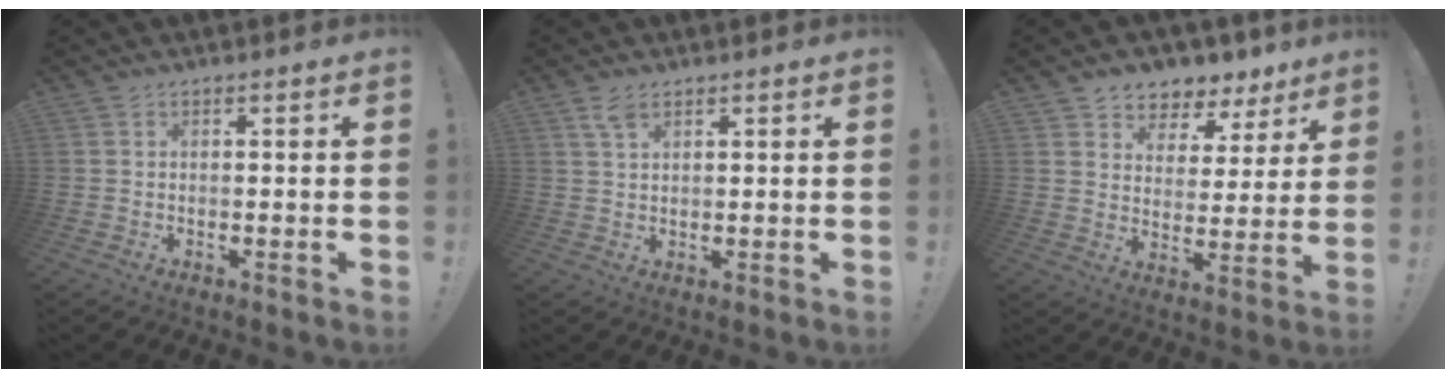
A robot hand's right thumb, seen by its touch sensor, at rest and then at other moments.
{"total": 4.1, "force": [2.6, 2.0, 2.4], "torque": [-0.040, -0.010, 0.047]}
{"total": 6.2, "force": [4.2, 4.4, 0.9], "torque": [-0.011, -0.040, 0.082]}